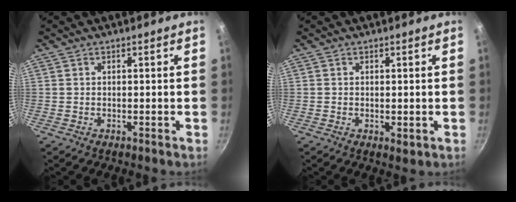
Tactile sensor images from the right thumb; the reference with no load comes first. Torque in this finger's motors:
{"motor_torque": [-0.31, 0.05, -0.26, -0.03, 0.03]}